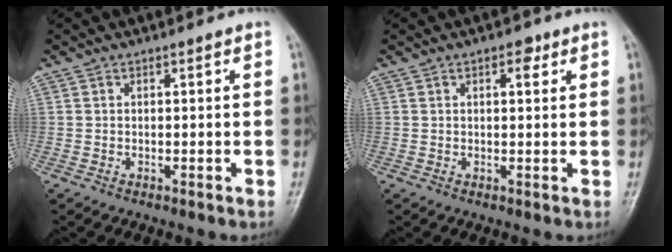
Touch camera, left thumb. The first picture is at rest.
{"total": 2.4, "force": [1.2, 1.2, 1.7], "torque": [-0.016, -0.001, 0.013]}